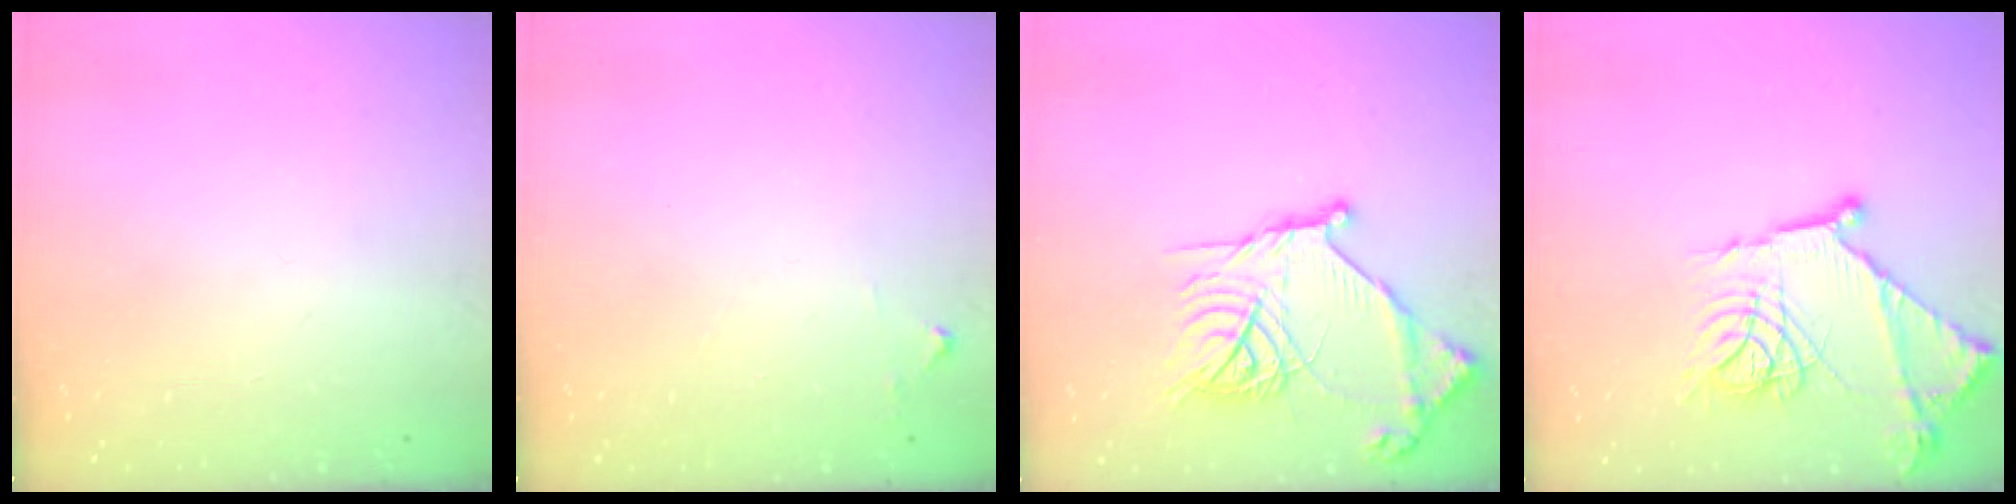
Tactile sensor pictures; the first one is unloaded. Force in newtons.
{"total": 4.4, "press": 4.4, "slide": 0.7}
{"total": 18.8, "press": 18.7, "slide": 2.0}
{"total": 16.5, "press": 16.4, "slide": 1.1}